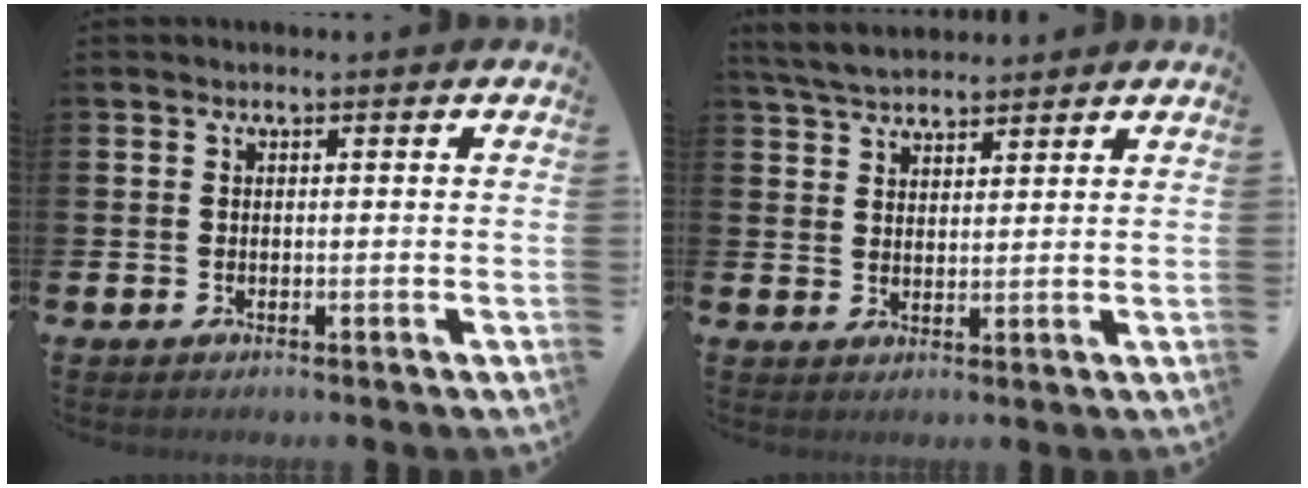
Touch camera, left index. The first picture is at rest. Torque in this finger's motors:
{"motor_torque": [-0.02, -0.33, 0.46, 0.16]}